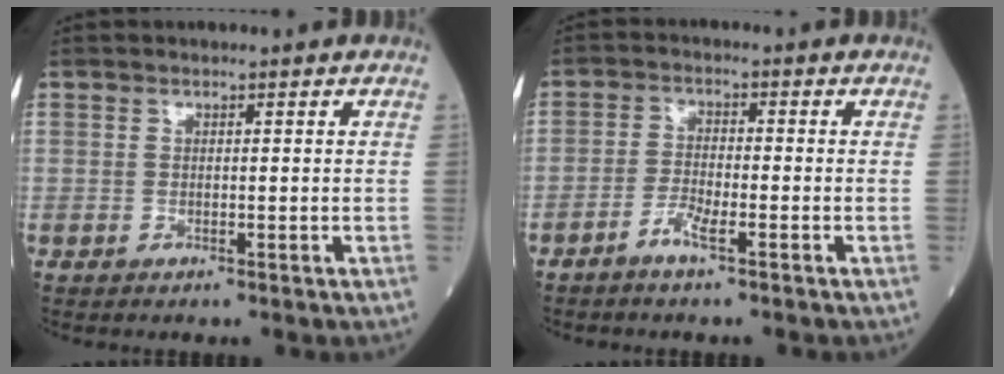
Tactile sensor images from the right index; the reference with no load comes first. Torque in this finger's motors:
{"motor_torque": [-0.04, -0.01, -0.02, -0.01]}